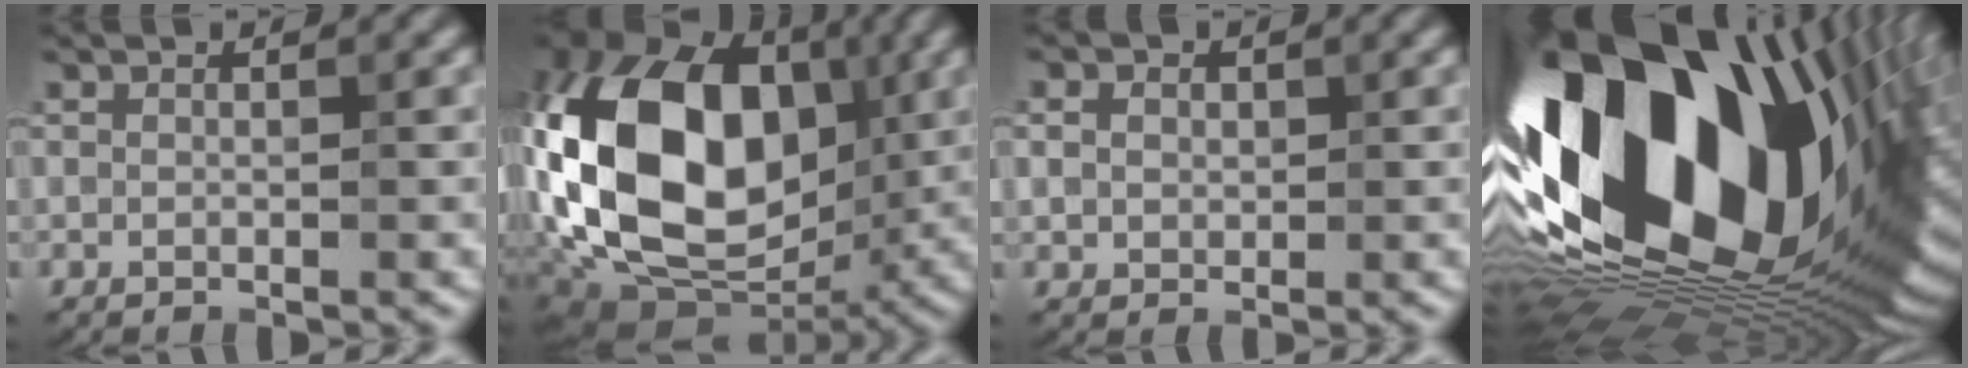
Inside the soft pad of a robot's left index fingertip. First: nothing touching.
{"total": 17.9, "force": [0.2, 12.5, 12.8], "torque": [-0.248, 0.005, -0.017]}
{"total": 2.3, "force": [0.8, 1.9, 1.1], "torque": [-0.022, 0.011, 0.010]}
{"total": 22.6, "force": [3.6, 12.5, 18.5], "torque": [-0.317, -0.051, 0.055]}